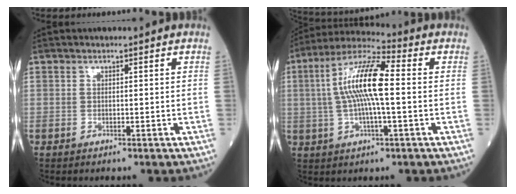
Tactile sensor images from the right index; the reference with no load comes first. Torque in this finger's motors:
{"motor_torque": [2.08, 0.06, 0.97, 0.21]}